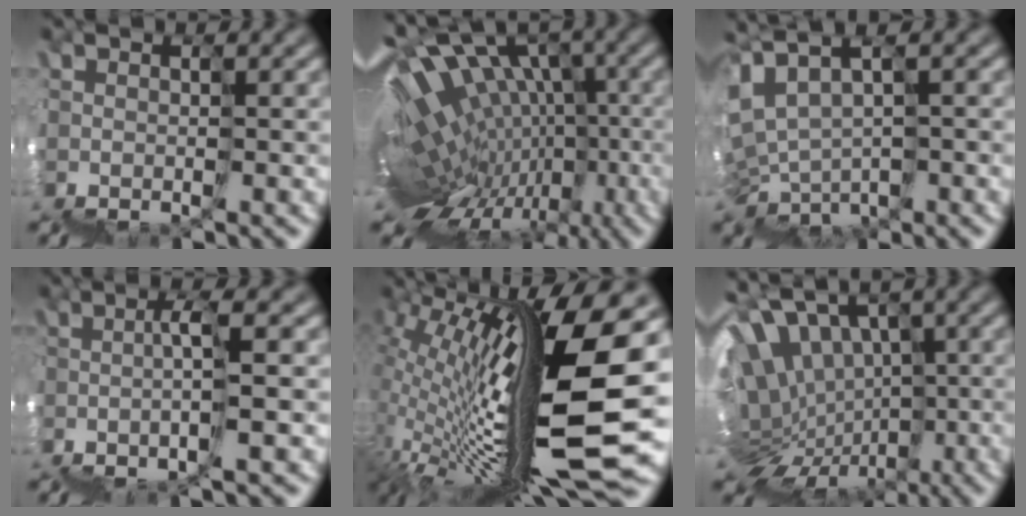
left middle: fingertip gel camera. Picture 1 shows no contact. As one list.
[{"total": 7.2, "force": [-0.2, 4.2, 5.9], "torque": [-0.034, 0.079, 0.030]}, {"total": 2.8, "force": [2.3, 1.3, 0.8], "torque": [-0.026, 0.026, 0.057]}, {"total": 2.1, "force": [1.0, -1.6, 0.9], "torque": [0.008, 0.027, 0.011]}, {"total": 11.4, "force": [2.7, 1.4, 10.9], "torque": [-0.215, 0.033, 0.050]}, {"total": 9.4, "force": [2.2, 6.9, 6.0], "torque": [-0.068, 0.068, 0.038]}]